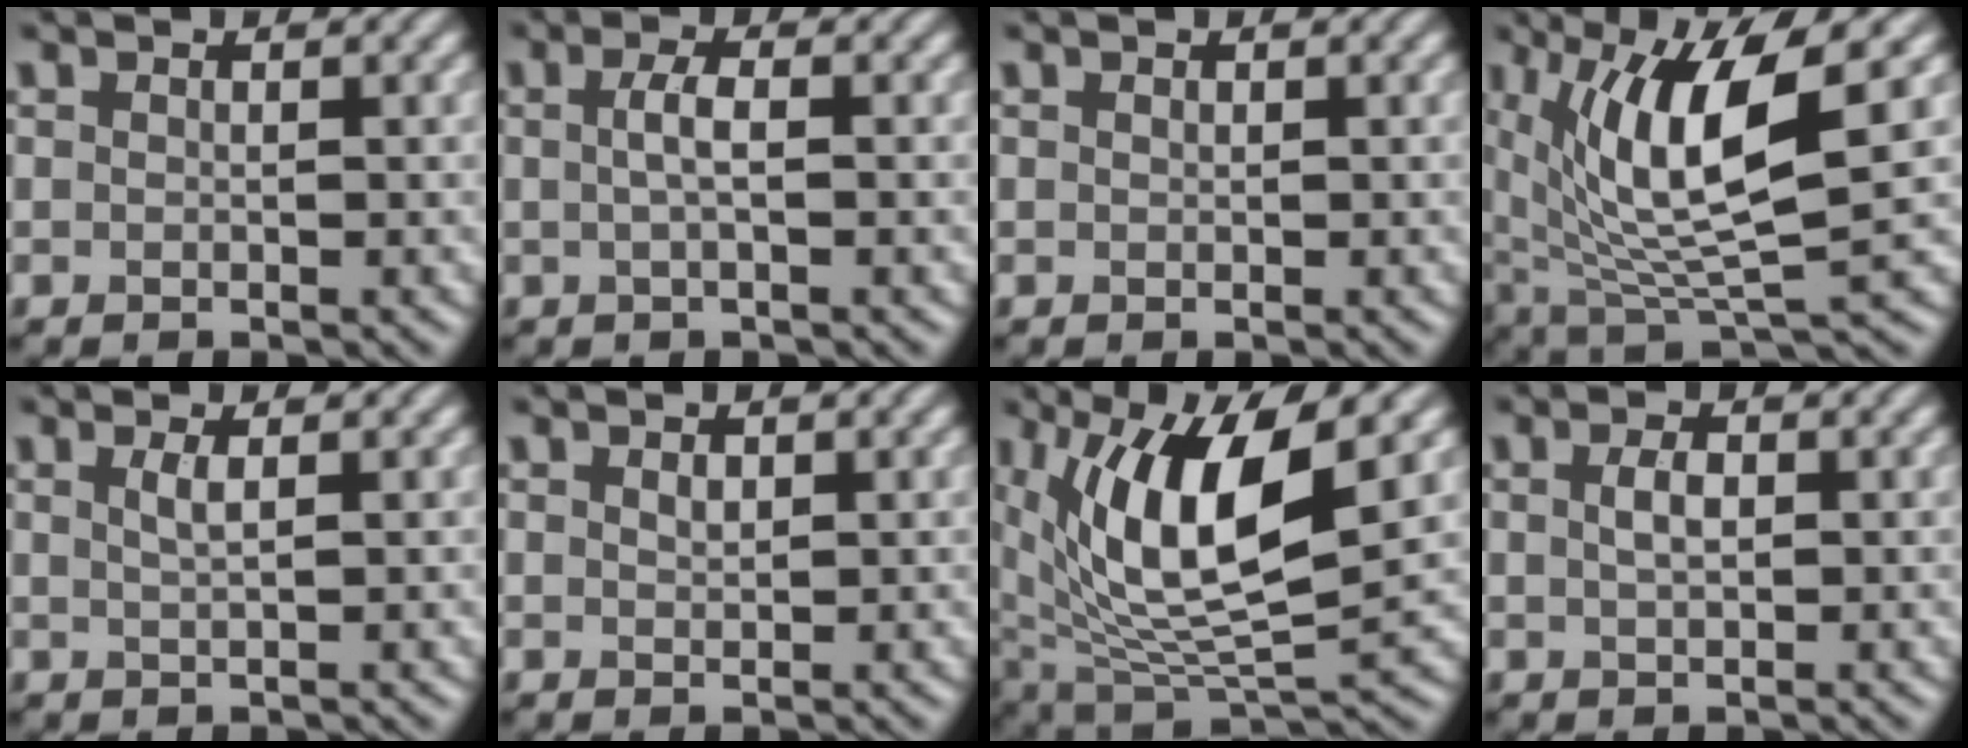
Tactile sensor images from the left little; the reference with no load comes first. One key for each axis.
{"total": 1.8, "fx": 0.1, "fy": 0.4, "fz": 1.8, "tx": -0.037, "ty": 0.006, "tz": 0.000}
{"total": 0.0}
{"total": 10.9, "fx": 3.0, "fy": 3.1, "fz": 10.0, "tx": -0.193, "ty": -0.002, "tz": 0.062}
{"total": 1.5, "fx": 0.5, "fy": 0.4, "fz": 1.3, "tx": -0.023, "ty": 0.002, "tz": 0.007}
{"total": 0.8, "fx": 0.5, "fy": 0.5, "fz": 0.5, "tx": -0.012, "ty": 0.000, "tz": 0.009}
{"total": 12.4, "fx": 3.8, "fy": 4.6, "fz": 10.8, "tx": -0.204, "ty": -0.001, "tz": 0.071}
{"total": 1.7, "fx": 0.3, "fy": 0.8, "fz": 1.4, "tx": -0.033, "ty": 0.003, "tz": 0.006}